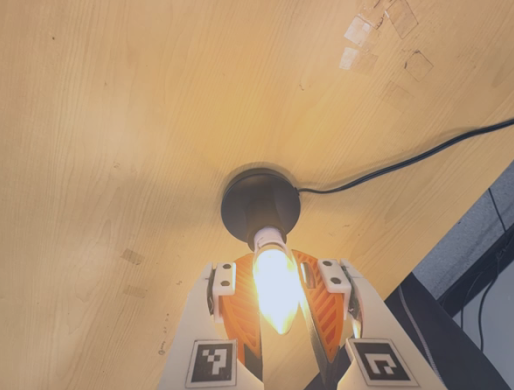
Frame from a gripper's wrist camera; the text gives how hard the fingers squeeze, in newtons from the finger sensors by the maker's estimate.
{"total": 13.7, "left": 12.2, "right": 15.3}